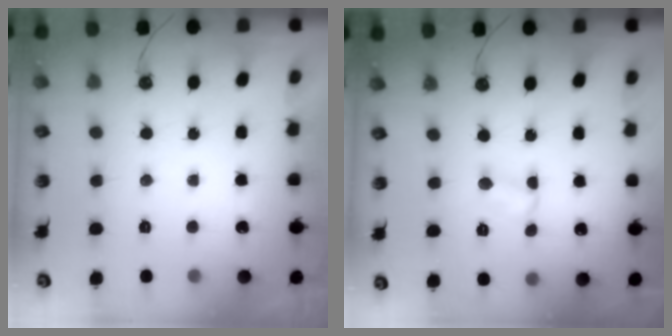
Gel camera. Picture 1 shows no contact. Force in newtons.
{"total": 2.5, "press": 2.5, "slide": 0.4}